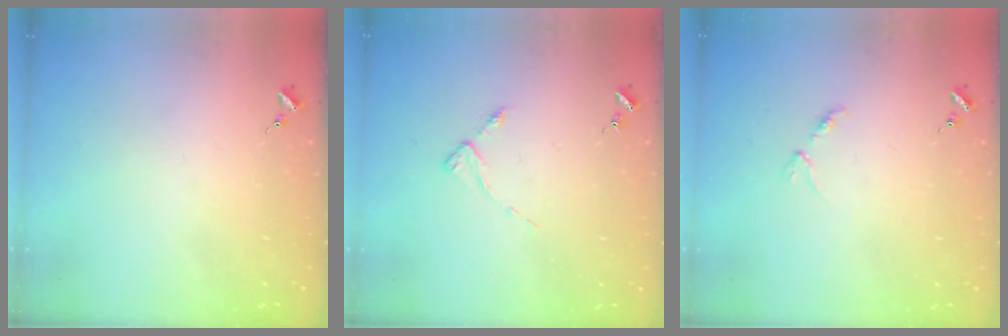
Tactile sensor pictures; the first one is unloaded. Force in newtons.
{"total": 2.7, "press": 2.7, "slide": 0.3}
{"total": 3.4, "press": 3.4, "slide": 0.5}